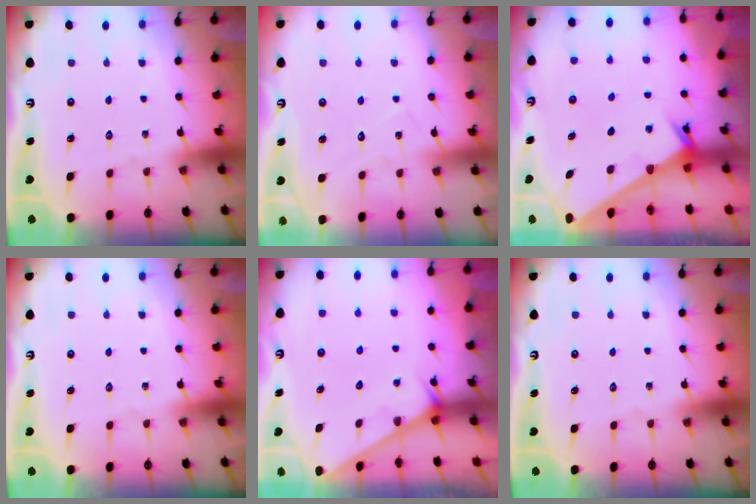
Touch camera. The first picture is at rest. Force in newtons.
{"total": 4.4, "press": 4.4, "slide": 0.5}
{"total": 2.4, "press": 2.4, "slide": 0.2}
{"total": 0.0}
{"total": 2.2, "press": 2.2, "slide": 0.2}
{"total": 0.0}